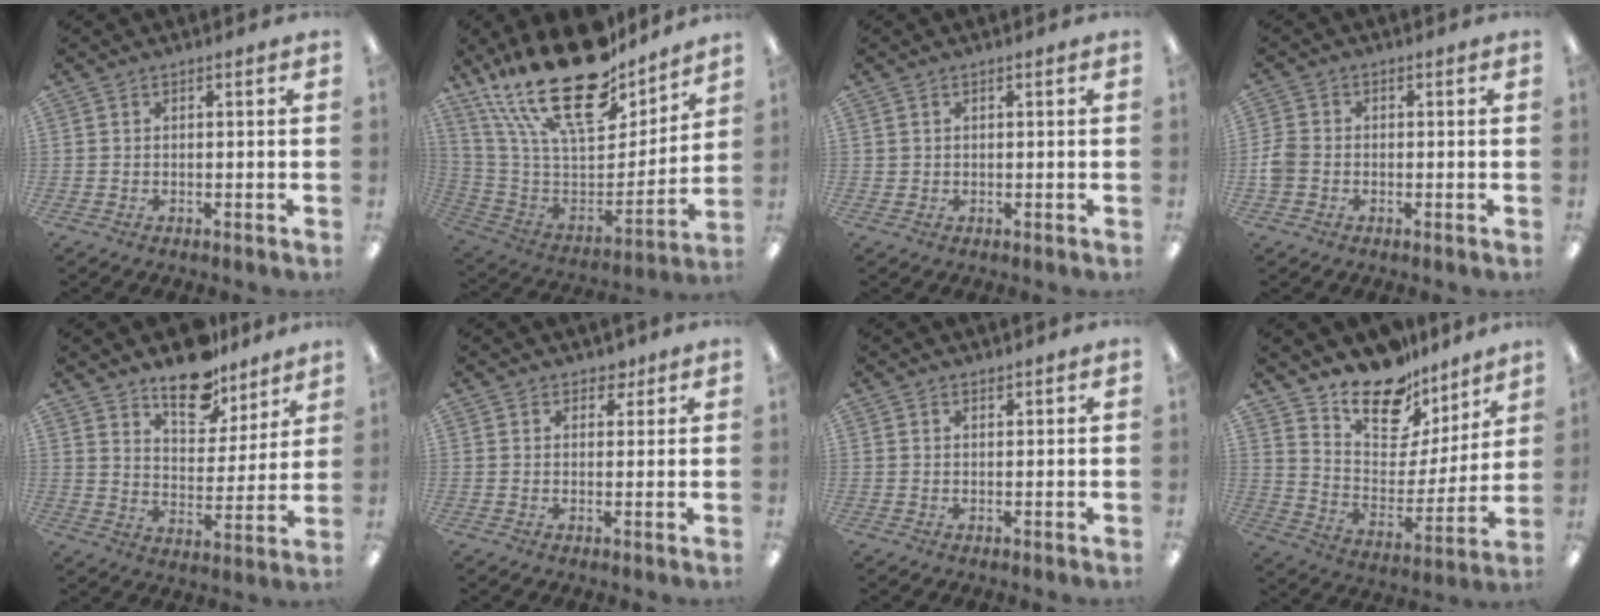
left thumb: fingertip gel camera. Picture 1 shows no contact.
{"total": 27.9, "force": [19.4, 11.5, 16.4], "torque": [-0.299, -0.131, 0.335]}
{"total": 0.8, "force": [0.5, 0.7, -0.1], "torque": [0.001, 0.001, 0.010]}
{"total": 4.0, "force": [-0.9, 3.3, 2.1], "torque": [-0.040, 0.008, -0.015]}
{"total": 13.2, "force": [10.9, 5.9, 4.6], "torque": [-0.059, -0.078, 0.199]}
{"total": 2.9, "force": [2.1, 1.9, 0.6], "torque": [0.001, -0.007, 0.037]}
{"total": 1.0, "force": [1.0, 0.2, 0.0], "torque": [0.008, -0.005, 0.018]}
{"total": 17.4, "force": [14.4, 8.1, 5.7], "torque": [-0.103, -0.116, 0.258]}